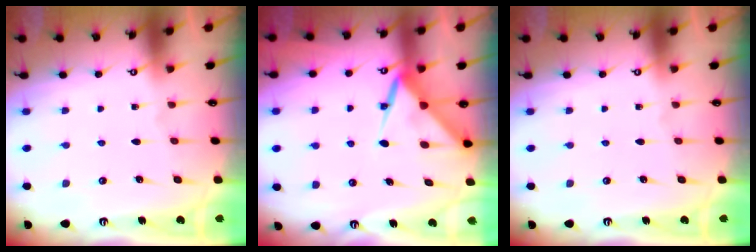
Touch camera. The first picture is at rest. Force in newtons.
{"total": 7.3, "press": 7.3, "slide": 0.7}
{"total": 0.0}